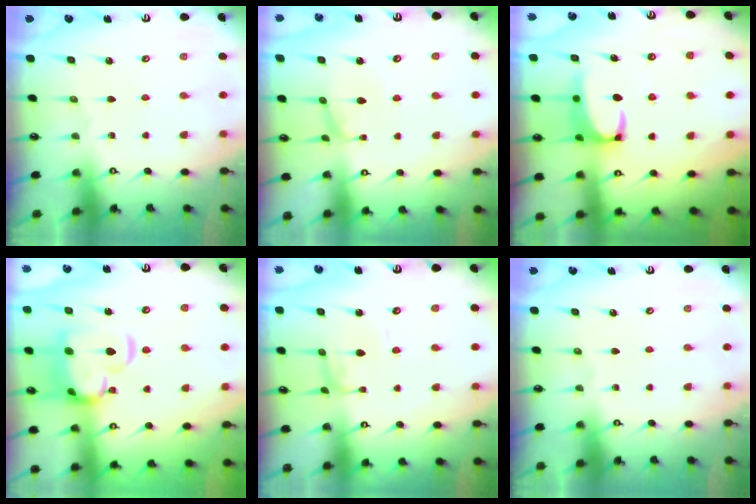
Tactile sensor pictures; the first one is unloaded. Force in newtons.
{"total": 1.1, "press": 1.0, "slide": 0.4}
{"total": 2.1, "press": 1.8, "slide": 0.9}
{"total": 8.8, "press": 8.6, "slide": 1.7}
{"total": 0.9, "press": 0.9, "slide": 0.1}
{"total": 0.0}